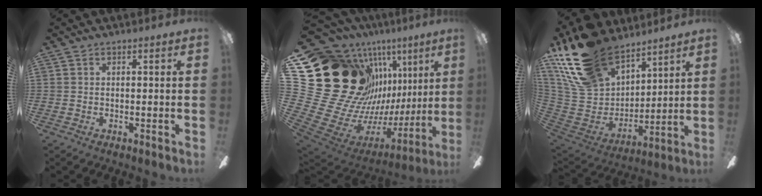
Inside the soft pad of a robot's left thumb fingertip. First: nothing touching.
{"total": 30.4, "force": [8.7, 22.0, 19.1], "torque": [-0.316, -0.140, 0.251]}
{"total": 23.4, "force": [16.4, 12.6, 10.9], "torque": [-0.255, -0.086, 0.312]}